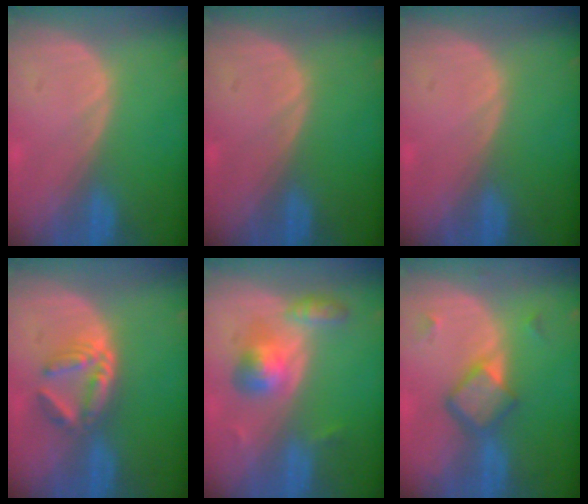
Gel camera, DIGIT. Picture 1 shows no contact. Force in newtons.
{"total": 0.0}
{"total": 0.0}
{"total": 6.1, "press": 5.2, "slide": 3.0}
{"total": 5.5, "press": 5.3, "slide": 1.5}
{"total": 5.9, "press": 5.1, "slide": 2.9}